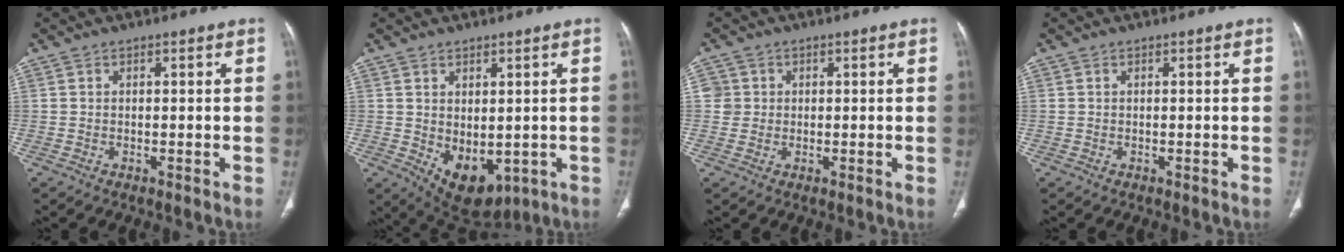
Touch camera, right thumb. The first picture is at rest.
{"total": 9.2, "force": [-1.5, 5.5, 7.2], "torque": [-0.084, -0.007, 0.007]}
{"total": 2.9, "force": [0.5, 2.9, 0.1], "torque": [0.019, 0.004, 0.007]}
{"total": 0.0}